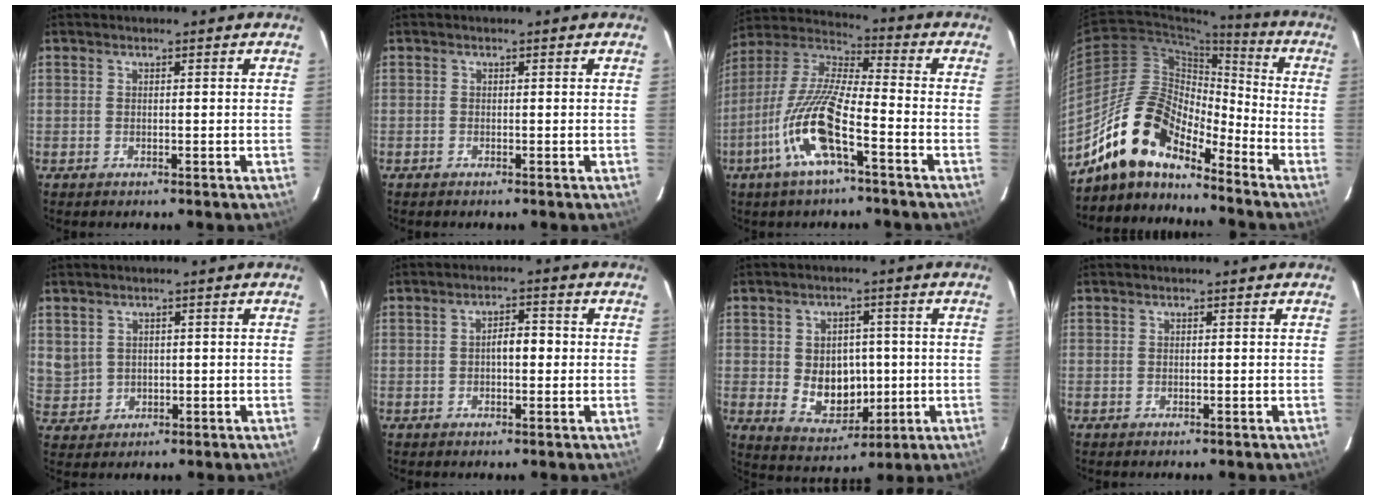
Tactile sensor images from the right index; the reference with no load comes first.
{"total": 0.0}
{"total": 15.0, "force": [-6.8, 2.8, 13.0], "torque": [-0.267, -0.011, -0.141]}
{"total": 14.7, "force": [-12.2, 4.7, 6.7], "torque": [-0.119, 0.011, -0.238]}
{"total": 5.3, "force": [1.6, 4.9, 1.4], "torque": [-0.031, 0.007, 0.050]}
{"total": 3.6, "force": [-0.1, 1.8, 3.1], "torque": [-0.050, 0.011, -0.002]}
{"total": 9.2, "force": [-0.4, 7.2, 5.7], "torque": [-0.112, -0.002, 0.017]}
{"total": 0.0}